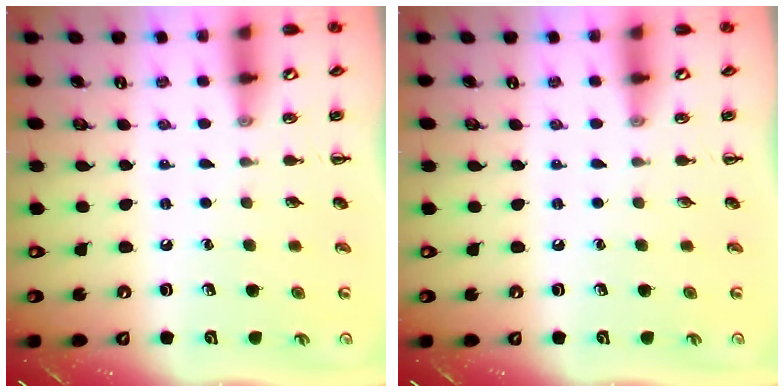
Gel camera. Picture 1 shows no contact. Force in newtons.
{"total": 0.0}